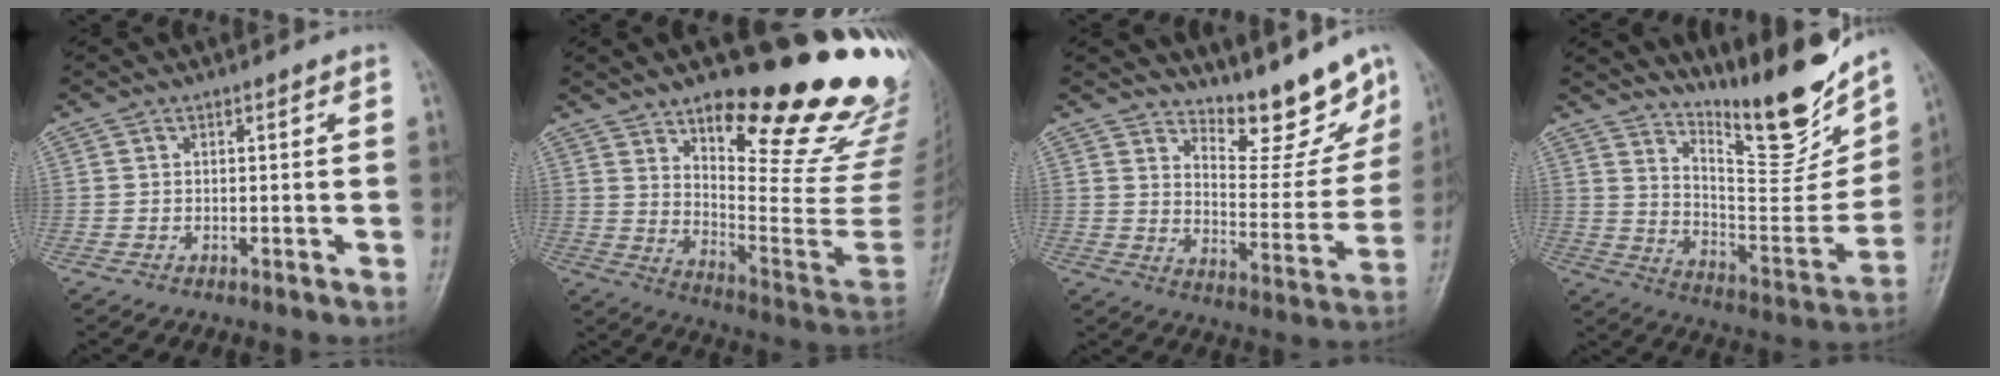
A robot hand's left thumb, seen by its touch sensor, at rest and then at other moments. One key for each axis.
{"total": 27.4, "fx": 17.5, "fy": 7.3, "fz": 19.8, "tx": -0.233, "ty": -0.111, "tz": 0.261}
{"total": 12.0, "fx": 10.5, "fy": 3.4, "fz": 4.7, "tx": -0.035, "ty": -0.082, "tz": 0.164}
{"total": 20.1, "fx": 15.4, "fy": 5.1, "fz": 12.0, "tx": -0.133, "ty": -0.114, "tz": 0.251}